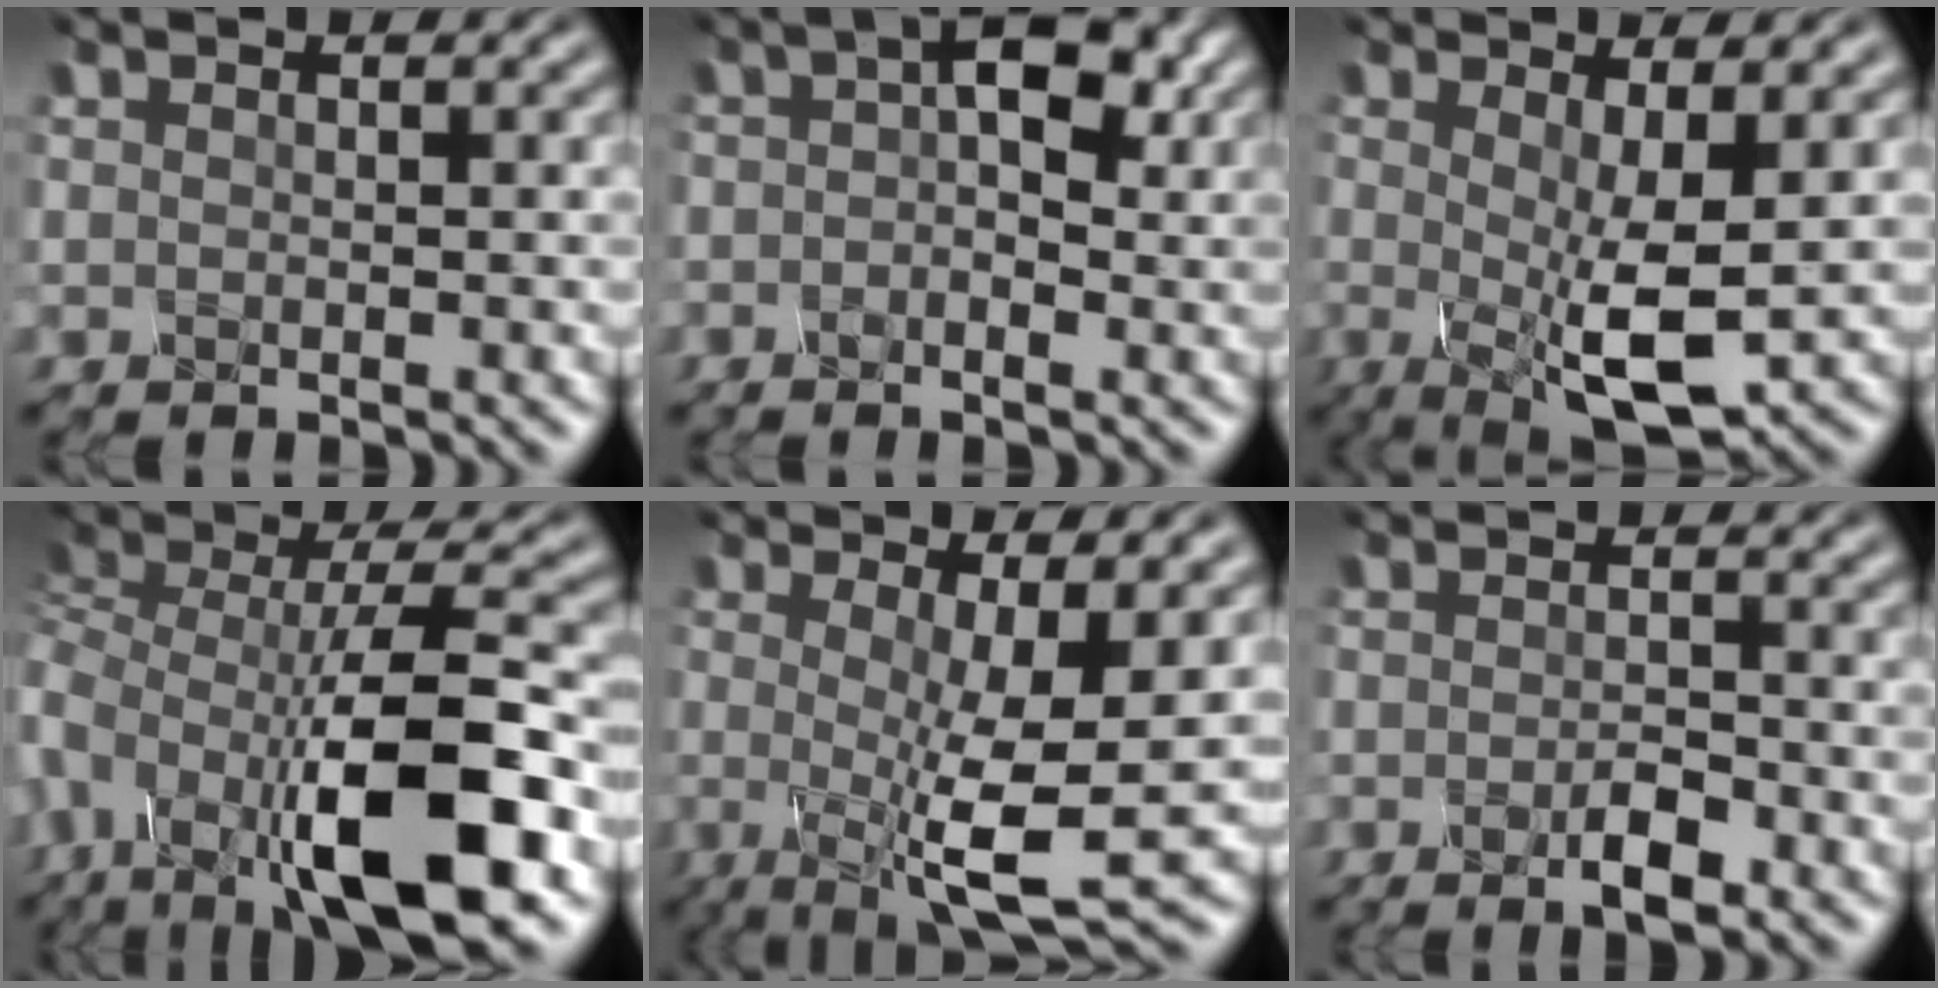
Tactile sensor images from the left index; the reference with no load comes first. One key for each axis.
{"total": 5.9, "fx": 1.0, "fy": 3.2, "fz": 4.9, "tx": -0.069, "ty": 0.007, "tz": 0.004}
{"total": 6.3, "fx": -0.4, "fy": 1.8, "fz": 6.1, "tx": -0.104, "ty": -0.011, "tz": -0.008}
{"total": 12.7, "fx": -5.0, "fy": 4.9, "fz": 10.6, "tx": -0.186, "ty": -0.001, "tz": -0.094}
{"total": 8.4, "fx": -1.2, "fy": 1.9, "fz": 8.1, "tx": -0.121, "ty": -0.010, "tz": -0.022}
{"total": 2.5, "fx": -1.8, "fy": 0.5, "fz": 1.7, "tx": -0.032, "ty": -0.006, "tz": -0.031}